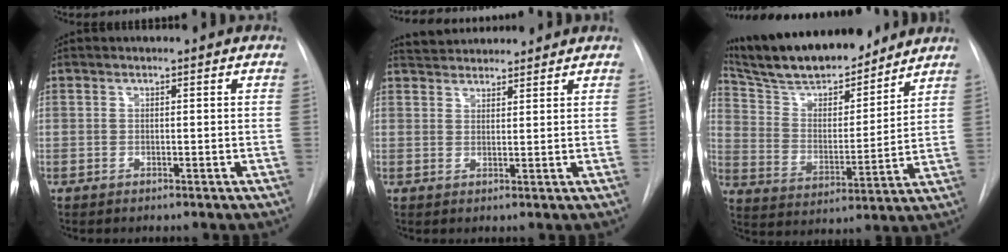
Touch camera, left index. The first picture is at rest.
{"total": 6.1, "force": [5.9, 1.3, 1.1], "torque": [-0.018, 0.034, 0.092]}
{"total": 19.2, "force": [17.0, 4.1, 7.8], "torque": [-0.138, 0.010, 0.283]}